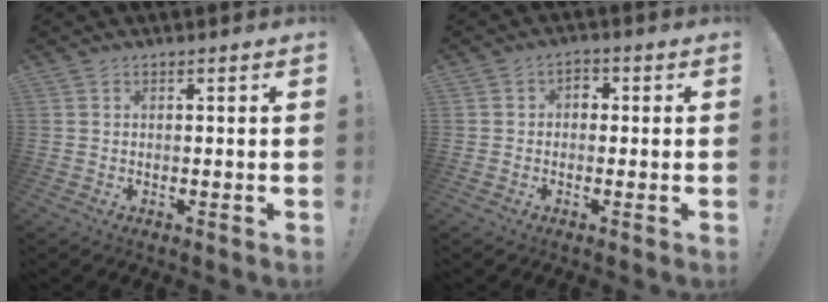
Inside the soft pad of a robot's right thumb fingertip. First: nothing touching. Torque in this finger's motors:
{"motor_torque": [0.46, 0.39, -0.08, 0.08, -0.02]}